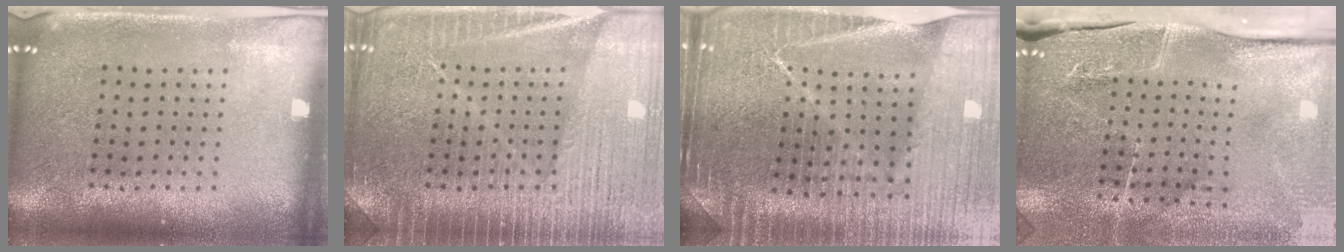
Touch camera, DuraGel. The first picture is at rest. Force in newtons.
{"total": 3.9, "press": 3.9, "slide": 0.5}
{"total": 5.0, "press": 4.6, "slide": 1.9}
{"total": 4.2, "press": 3.8, "slide": 1.9}